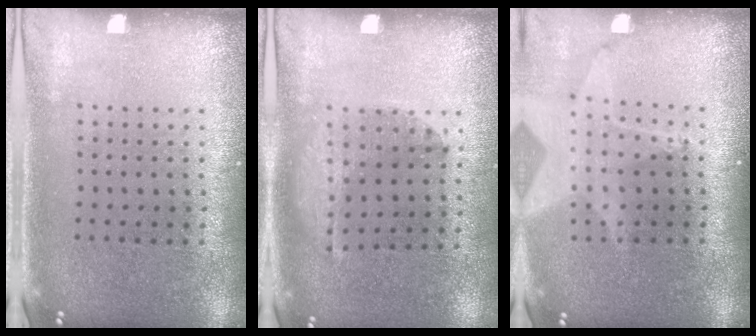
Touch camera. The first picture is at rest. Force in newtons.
{"total": 1.0, "press": 1.0, "slide": 0.2}
{"total": 2.0, "press": 1.6, "slide": 1.2}